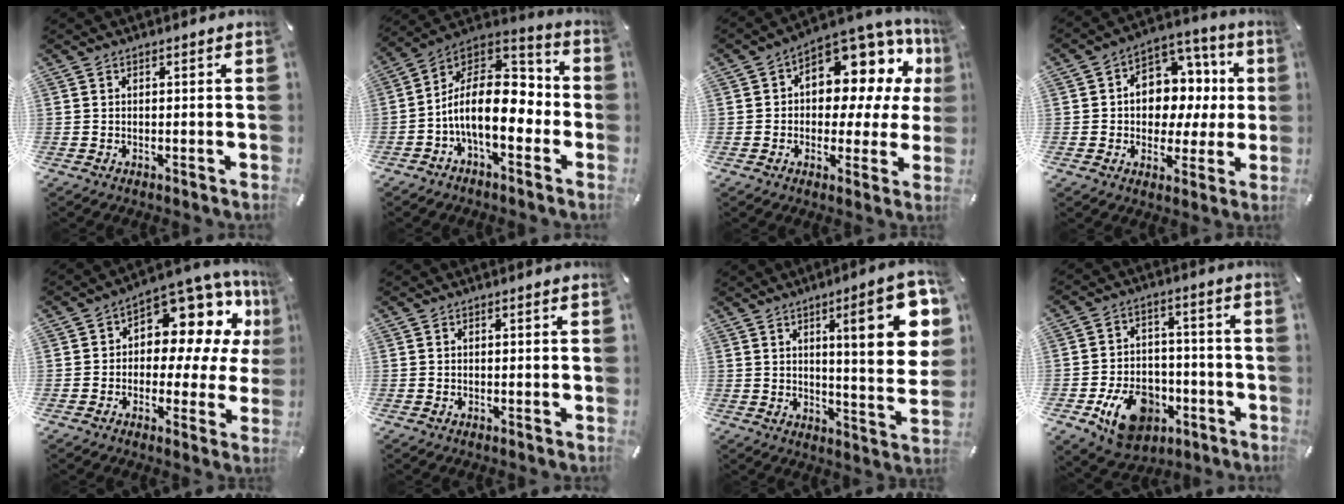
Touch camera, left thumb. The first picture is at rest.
{"total": 17.0, "force": [-3.5, 9.6, 13.5], "torque": [-0.242, 0.003, -0.059]}
{"total": 11.3, "force": [4.9, 7.5, 6.9], "torque": [-0.089, -0.058, 0.084]}
{"total": 11.7, "force": [1.0, 10.0, 6.0], "torque": [-0.081, -0.013, 0.026]}
{"total": 10.9, "force": [4.9, 6.9, 6.8], "torque": [-0.097, -0.054, 0.084]}
{"total": 0.6, "force": [0.0, 0.1, 0.6], "torque": [-0.010, -0.001, 0.000]}
{"total": 18.1, "force": [6.6, 4.1, 16.4], "torque": [-0.237, -0.030, 0.089]}
{"total": 13.9, "force": [-6.3, 9.8, 7.7], "torque": [-0.115, 0.043, -0.102]}